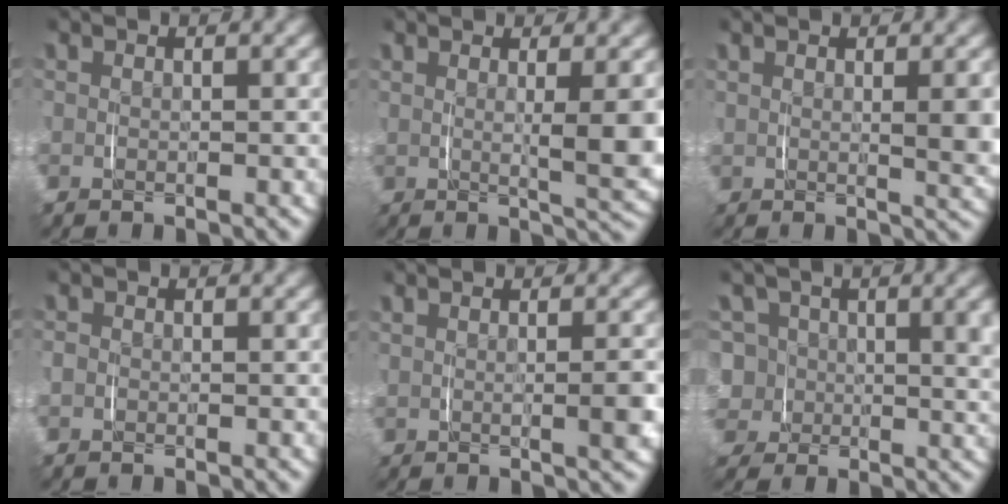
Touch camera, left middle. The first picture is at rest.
{"total": 4.9, "force": [1.1, 1.5, 4.5], "torque": [-0.058, -0.003, 0.019]}
{"total": 3.0, "force": [0.9, 0.9, 2.7], "torque": [-0.032, -0.004, 0.015]}
{"total": 0.6, "force": [-0.2, 0.5, 0.2], "torque": [-0.005, 0.001, -0.005]}
{"total": 2.2, "force": [0.2, 0.7, 2.1], "torque": [-0.028, 0.007, 0.000]}
{"total": 9.2, "force": [-0.8, 8.5, 3.5], "torque": [-0.101, -0.035, -0.013]}